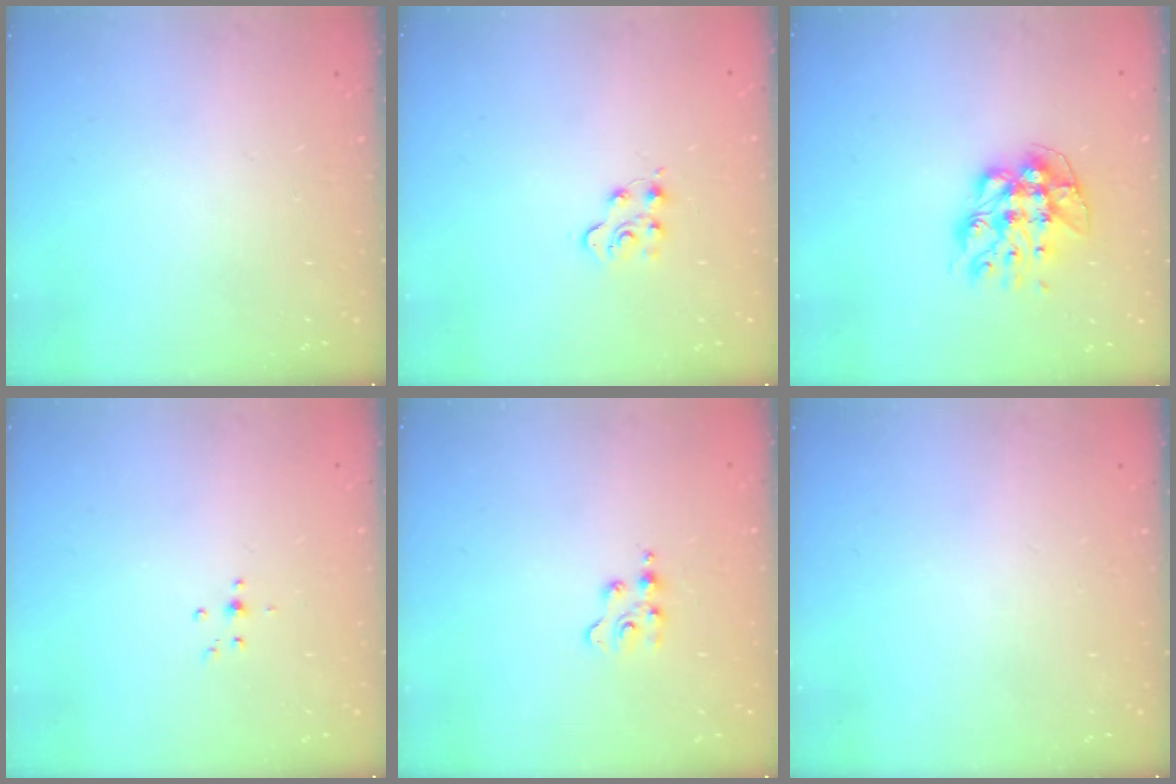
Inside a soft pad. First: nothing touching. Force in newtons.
{"total": 5.1, "press": 5.1, "slide": 0.6}
{"total": 11.7, "press": 11.6, "slide": 1.1}
{"total": 3.0, "press": 2.9, "slide": 0.9}
{"total": 2.3, "press": 2.3, "slide": 0.3}
{"total": 0.0}